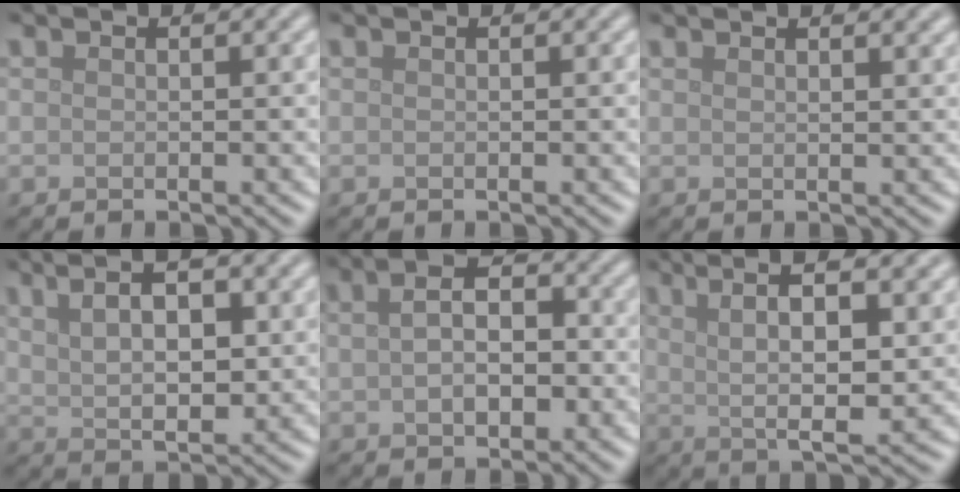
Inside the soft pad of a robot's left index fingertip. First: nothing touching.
{"total": 0.0}
{"total": 3.0, "force": [2.3, 1.1, 1.6], "torque": [-0.001, 0.014, 0.016]}
{"total": 8.2, "force": [3.4, 3.5, 6.6], "torque": [-0.107, 0.018, 0.047]}
{"total": 5.0, "force": [0.3, 3.0, 3.9], "torque": [-0.057, 0.011, -0.001]}
{"total": 8.1, "force": [2.9, 2.0, 7.3], "torque": [-0.119, 0.006, 0.052]}